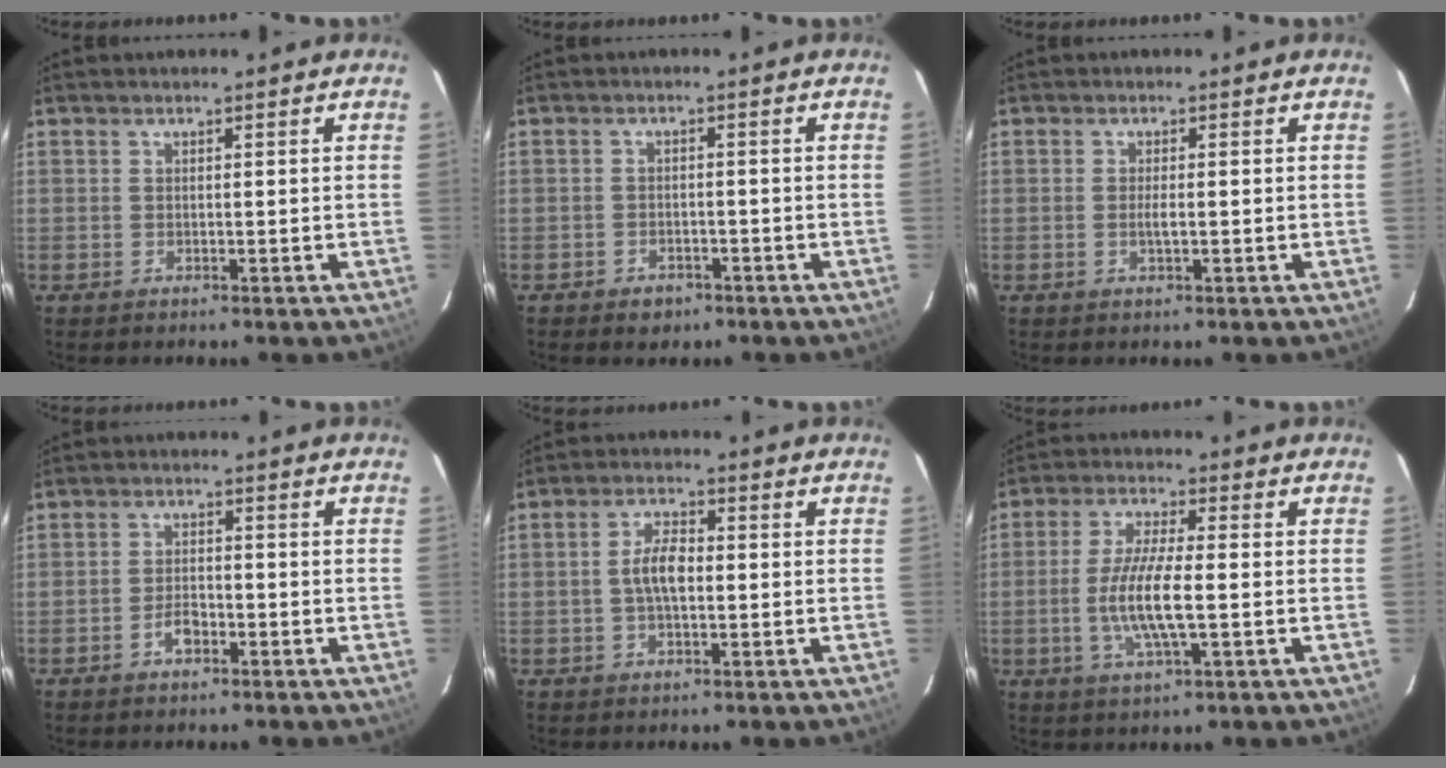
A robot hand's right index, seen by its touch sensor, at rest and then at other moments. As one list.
[{"total": 3.6, "force": [-2.3, 2.6, 0.9], "torque": [-0.028, 0.005, -0.031]}, {"total": 1.5, "force": [-0.3, 0.3, 1.4], "torque": [-0.027, -0.003, -0.006]}, {"total": 3.3, "force": [-1.9, 1.7, 2.1], "torque": [-0.043, 0.004, -0.033]}, {"total": 5.3, "force": [-0.3, 2.5, 4.7], "torque": [-0.092, 0.009, -0.004]}, {"total": 9.5, "force": [-1.7, 1.9, 9.2], "torque": [-0.181, -0.007, -0.034]}]